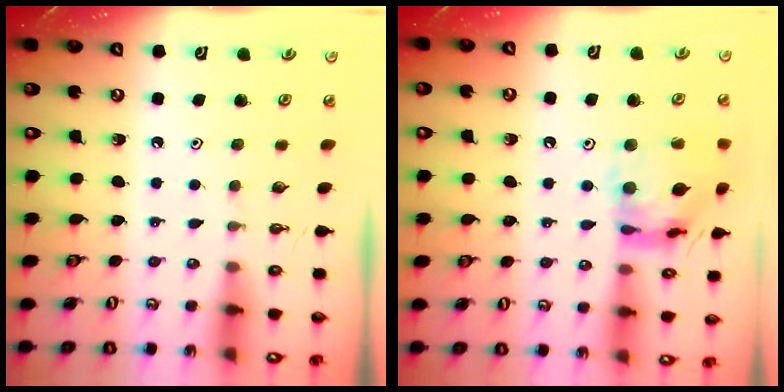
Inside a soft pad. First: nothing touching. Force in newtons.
{"total": 15.5, "press": 15.4, "slide": 1.6}